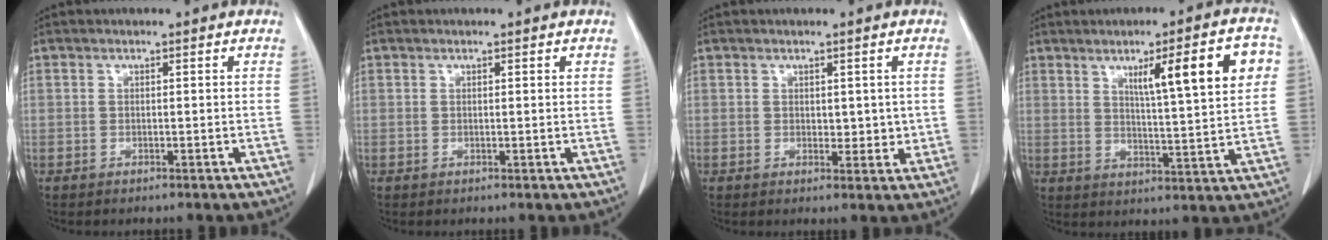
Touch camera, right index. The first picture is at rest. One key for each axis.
{"total": 0.5, "fx": 0.4, "fy": 0.0, "fz": 0.4, "tx": -0.006, "ty": 0.000, "tz": 0.005}
{"total": 2.6, "fx": 0.6, "fy": 1.7, "fz": 2.0, "tx": -0.019, "ty": -0.007, "tz": 0.012}
{"total": 12.5, "fx": 4.7, "fy": 0.9, "fz": 11.6, "tx": -0.165, "ty": 0.008, "tz": 0.068}